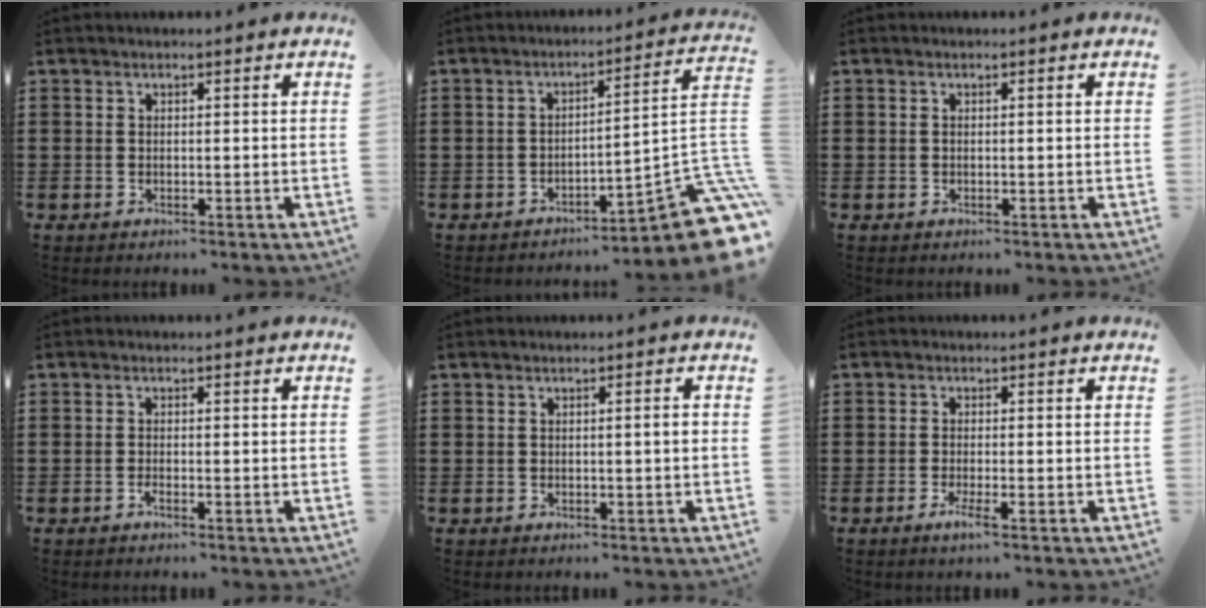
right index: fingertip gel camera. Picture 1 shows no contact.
{"total": 8.6, "force": [-5.3, 2.0, 6.4], "torque": [-0.072, -0.007, -0.105]}
{"total": 0.0}
{"total": 0.8, "force": [-0.7, 0.0, 0.5], "torque": [-0.011, -0.001, -0.013]}
{"total": 1.0, "force": [-0.2, 0.0, 0.9], "torque": [-0.015, -0.001, -0.004]}
{"total": 2.4, "force": [-1.3, 0.1, 2.0], "torque": [-0.046, -0.011, -0.027]}